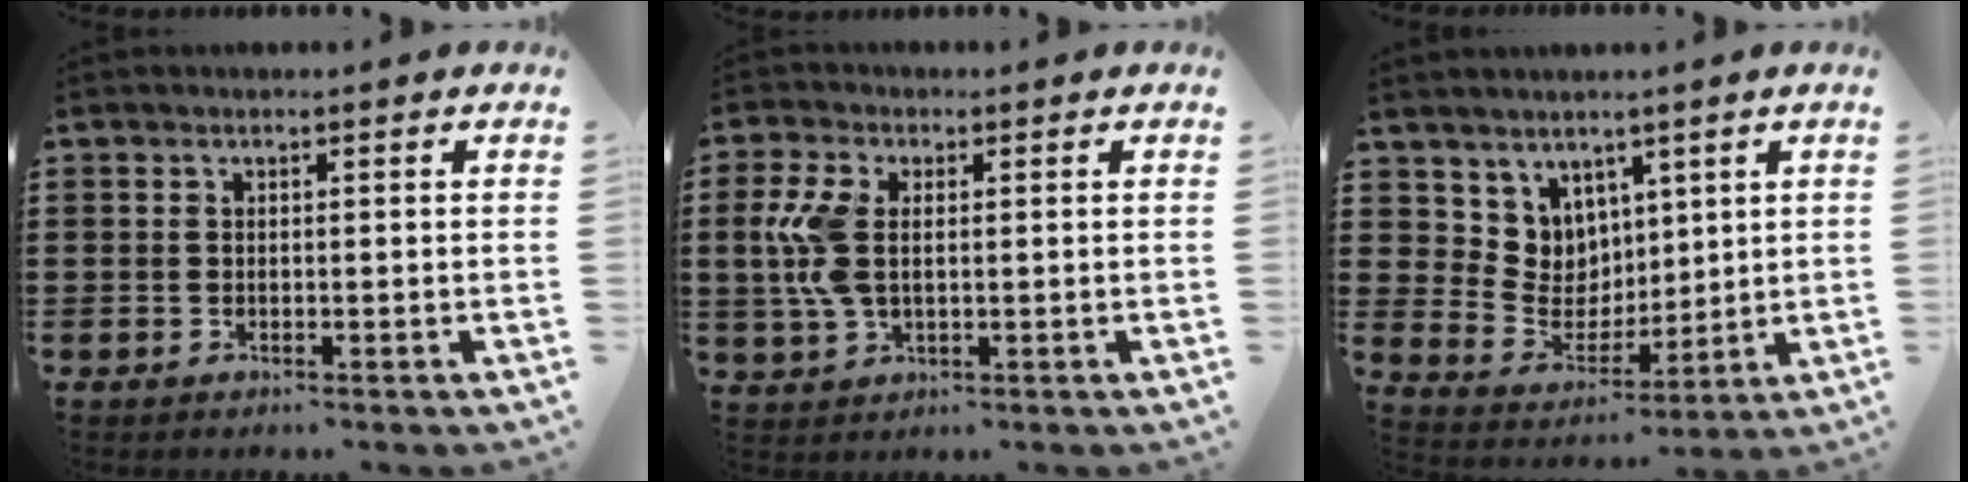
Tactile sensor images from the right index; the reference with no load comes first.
{"total": 7.4, "force": [0.6, 4.1, 6.1], "torque": [-0.164, -0.002, 0.001]}
{"total": 6.6, "force": [4.0, 5.3, -0.3], "torque": [-0.037, -0.026, 0.081]}